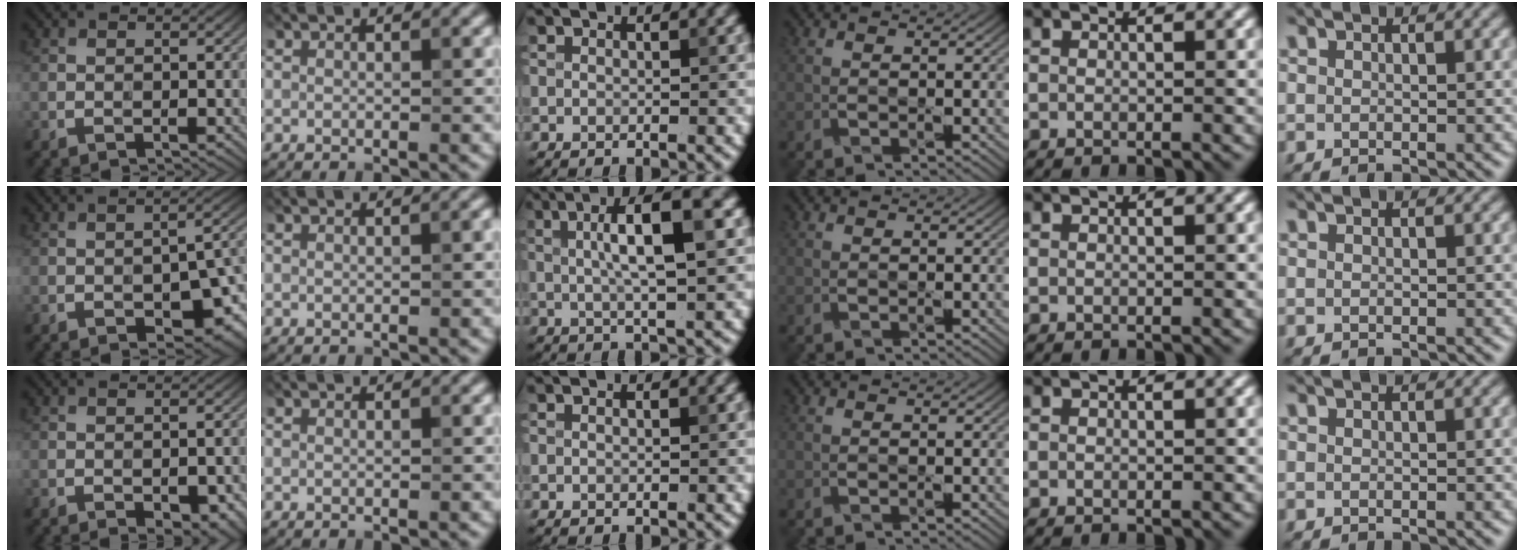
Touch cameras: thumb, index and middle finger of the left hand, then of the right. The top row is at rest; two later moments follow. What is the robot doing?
{"motion": "dispense", "object": "glue bottle"}